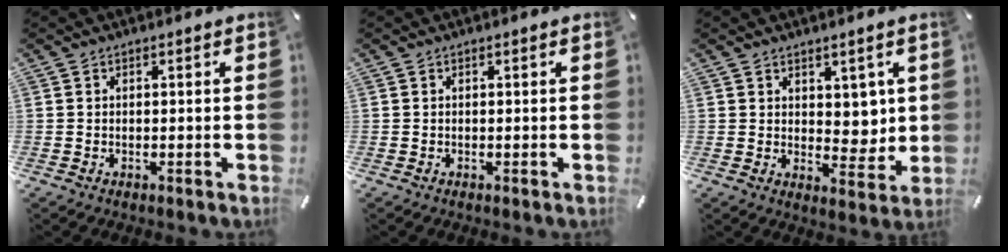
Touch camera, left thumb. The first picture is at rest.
{"total": 0.0}
{"total": 6.2, "force": [2.7, 4.8, 2.9], "torque": [-0.019, -0.021, 0.047]}